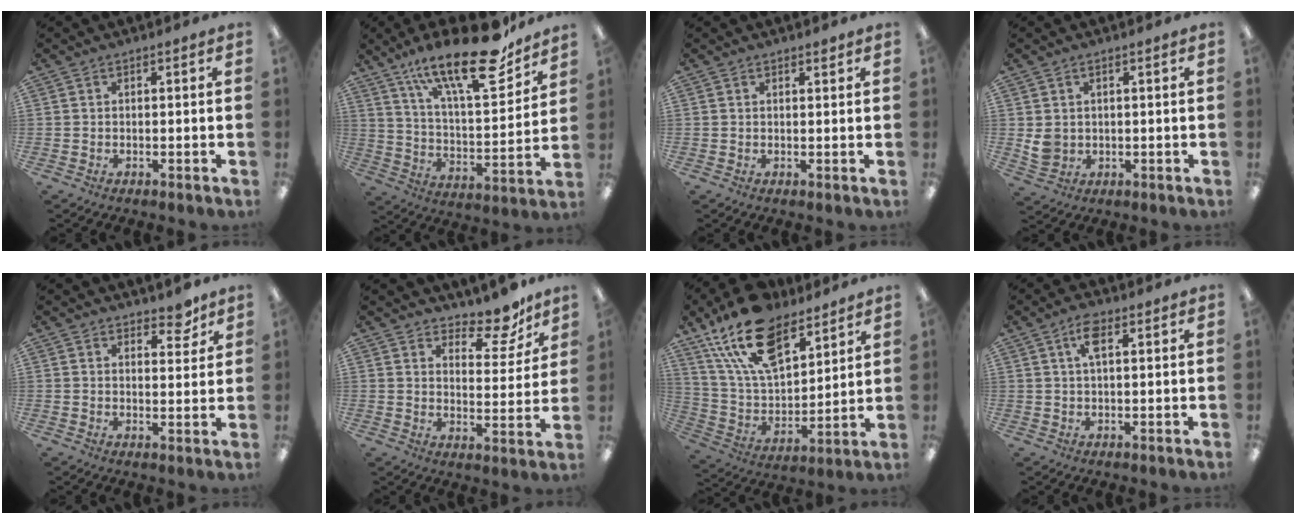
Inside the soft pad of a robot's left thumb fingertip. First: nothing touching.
{"total": 24.0, "force": [16.5, 7.4, 15.7], "torque": [-0.253, -0.100, 0.275]}
{"total": 1.2, "force": [1.0, 0.4, 0.3], "torque": [0.001, -0.004, 0.018]}
{"total": 4.1, "force": [1.3, 3.5, 1.7], "torque": [-0.019, 0.000, 0.026]}
{"total": 4.8, "force": [4.0, 2.1, 1.6], "torque": [0.000, -0.028, 0.066]}
{"total": 10.1, "force": [8.5, 3.9, 3.8], "torque": [-0.041, -0.068, 0.150]}
{"total": 19.8, "force": [13.3, 9.7, 10.9], "torque": [-0.214, -0.060, 0.243]}
{"total": 4.9, "force": [2.2, 2.0, 3.9], "torque": [-0.077, 0.005, 0.035]}